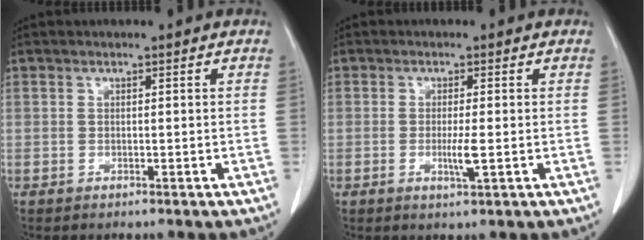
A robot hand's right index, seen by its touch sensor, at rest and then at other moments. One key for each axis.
{"total": 2.9, "fx": -0.6, "fy": 0.0, "fz": 2.9, "tx": -0.053, "ty": -0.007, "tz": -0.010}